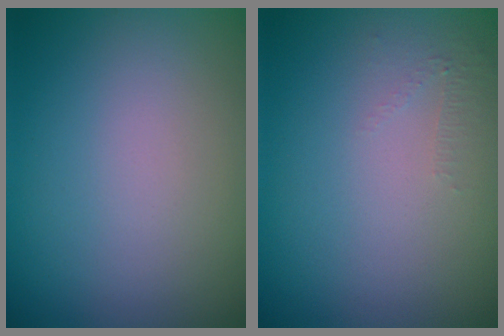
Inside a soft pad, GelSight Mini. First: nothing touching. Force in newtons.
{"total": 0.5, "press": 0.2, "slide": 0.5}